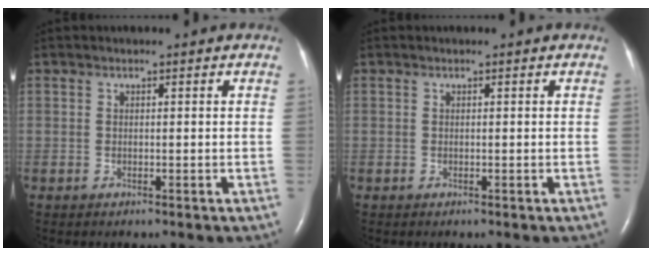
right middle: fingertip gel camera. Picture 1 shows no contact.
{"total": 0.0}